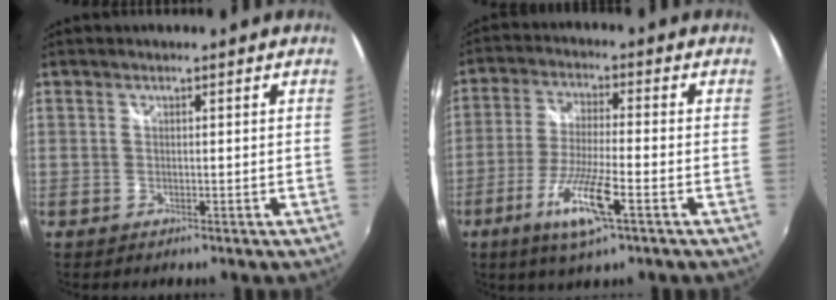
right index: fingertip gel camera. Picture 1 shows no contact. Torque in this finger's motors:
{"motor_torque": [0.78, 0.49, 0.27, 0.09]}